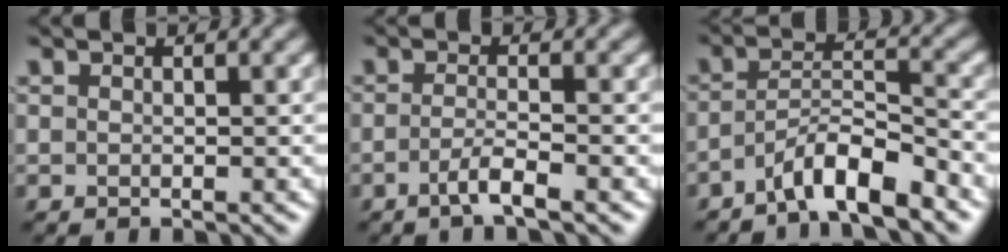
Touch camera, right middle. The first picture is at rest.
{"total": 2.3, "force": [-1.2, 0.4, 2.0], "torque": [-0.034, 0.004, -0.031]}
{"total": 5.2, "force": [-3.8, 0.9, 3.3], "torque": [-0.055, 0.008, -0.072]}